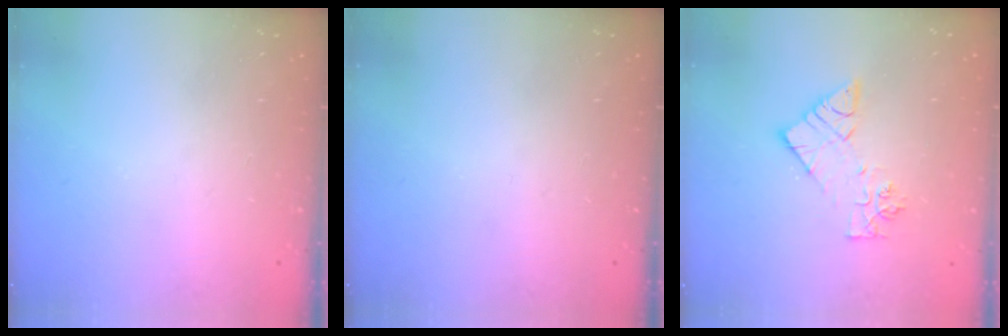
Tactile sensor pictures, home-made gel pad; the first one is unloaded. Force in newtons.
{"total": 0.0}
{"total": 10.2, "press": 10.1, "slide": 0.9}